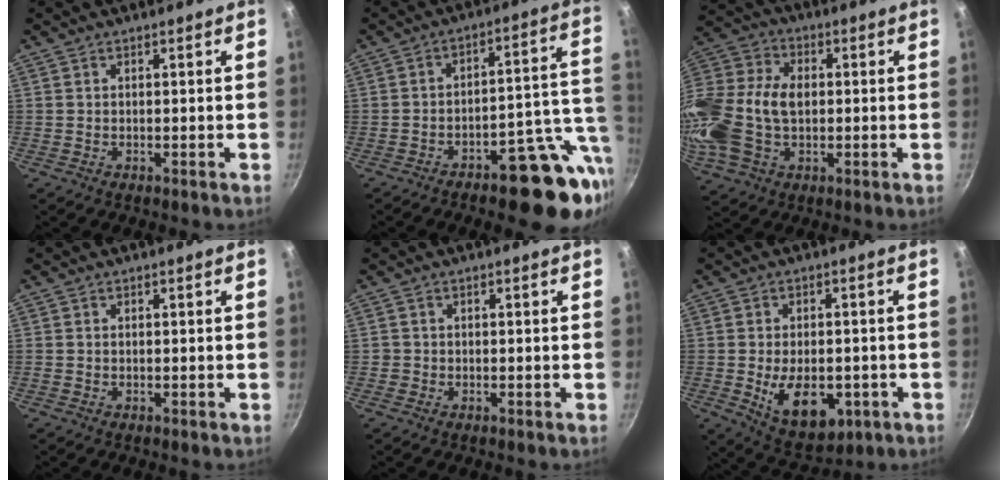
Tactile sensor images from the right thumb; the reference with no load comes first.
{"total": 16.0, "force": [-6.6, 6.6, 13.0], "torque": [-0.114, 0.045, -0.088]}
{"total": 20.8, "force": [-0.7, 14.3, 15.0], "torque": [-0.319, 0.036, -0.017]}
{"total": 0.0}
{"total": 1.0, "force": [-0.4, 0.9, 0.1], "torque": [-0.001, 0.002, -0.008]}
{"total": 11.9, "force": [-3.1, 7.2, 9.0], "torque": [-0.113, -0.003, -0.027]}